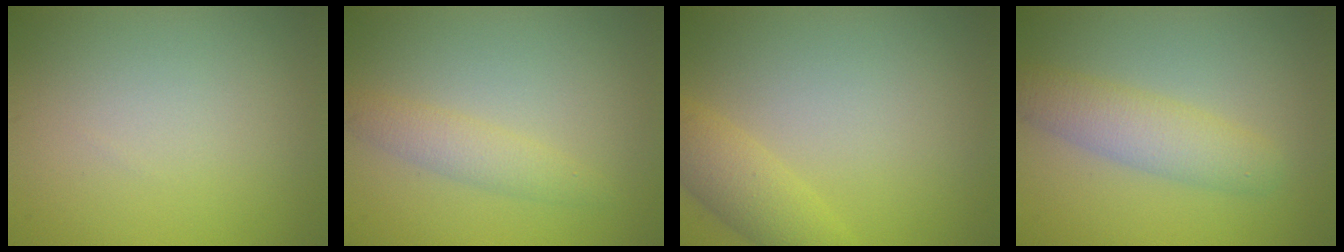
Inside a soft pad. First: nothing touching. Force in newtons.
{"total": 2.1, "press": 2.1, "slide": 0.0}
{"total": 3.0, "press": 3.0, "slide": 0.2}
{"total": 3.7, "press": 3.7, "slide": 0.1}